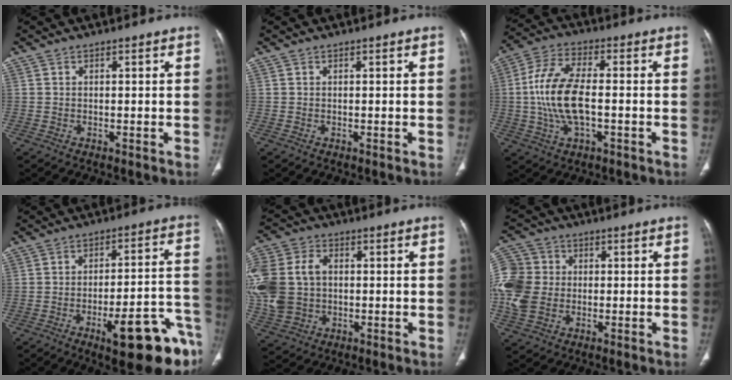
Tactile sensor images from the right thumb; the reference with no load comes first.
{"total": 0.0}
{"total": 12.8, "force": [-1.0, 6.1, 11.2], "torque": [-0.234, 0.019, -0.021]}
{"total": 18.8, "force": [-9.3, 4.6, 15.6], "torque": [-0.142, 0.061, -0.118]}
{"total": 19.9, "force": [0.7, 15.5, 12.4], "torque": [-0.316, 0.020, 0.025]}
{"total": 13.7, "force": [-0.9, 11.3, 7.8], "torque": [-0.179, 0.016, -0.018]}